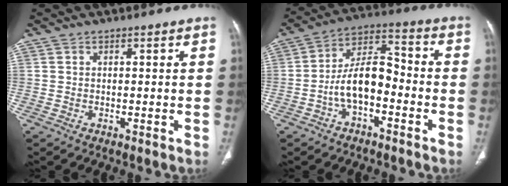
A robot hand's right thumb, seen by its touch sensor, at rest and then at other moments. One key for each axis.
{"total": 10.6, "fx": -3.4, "fy": 5.5, "fz": 8.3, "tx": -0.140, "ty": 0.049, "tz": -0.068}